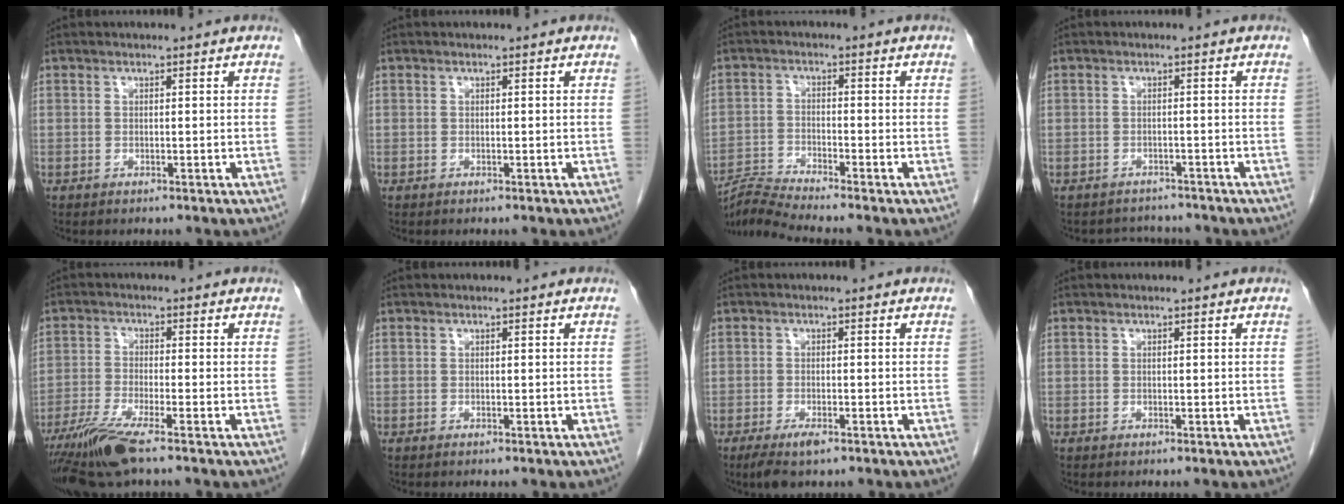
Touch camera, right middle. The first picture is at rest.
{"total": 0.0}
{"total": 5.5, "force": [-5.0, -2.1, 0.8], "torque": [-0.025, -0.016, -0.097]}
{"total": 3.3, "force": [-3.0, 1.2, -0.5], "torque": [0.003, 0.003, -0.044]}
{"total": 7.6, "force": [-5.4, -0.1, 5.3], "torque": [-0.106, -0.024, -0.103]}
{"total": 0.0}
{"total": 3.7, "force": [-2.3, 0.9, 2.7], "torque": [-0.055, -0.007, -0.038]}
{"total": 0.0}